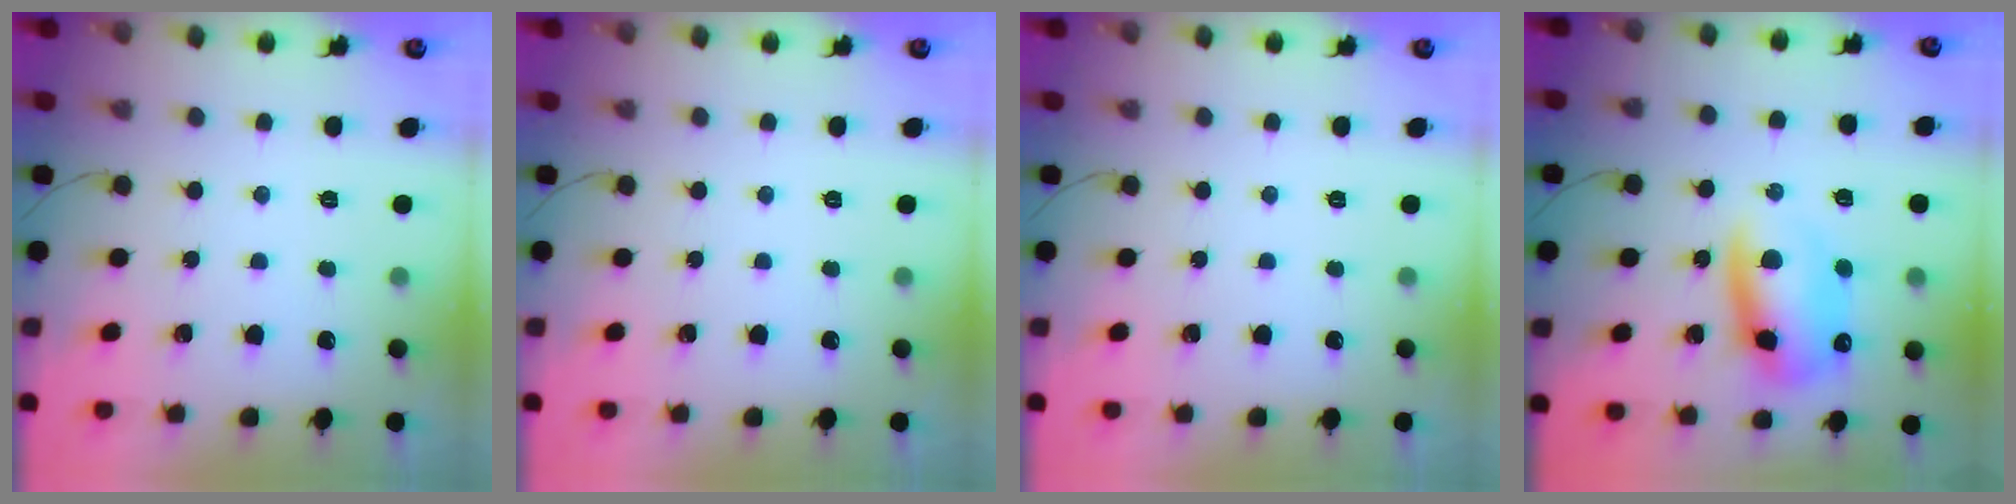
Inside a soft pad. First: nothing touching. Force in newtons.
{"total": 0.0}
{"total": 0.0}
{"total": 12.3, "press": 12.1, "slide": 2.4}